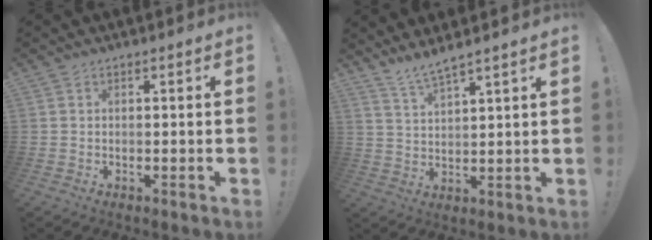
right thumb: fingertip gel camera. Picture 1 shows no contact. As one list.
[{"total": 5.5, "force": [5.0, -0.4, 2.4], "torque": [-0.053, -0.029, 0.090]}]